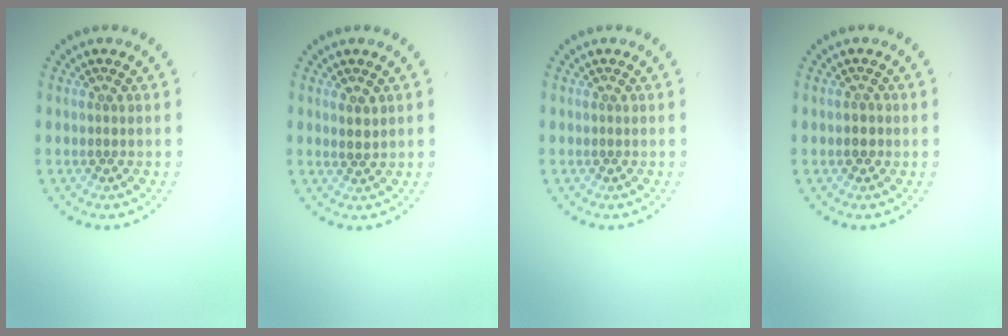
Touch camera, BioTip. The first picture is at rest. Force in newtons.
{"total": 1.3, "press": 1.1, "slide": 0.7}
{"total": 0.0}
{"total": 1.3, "press": 1.2, "slide": 0.3}